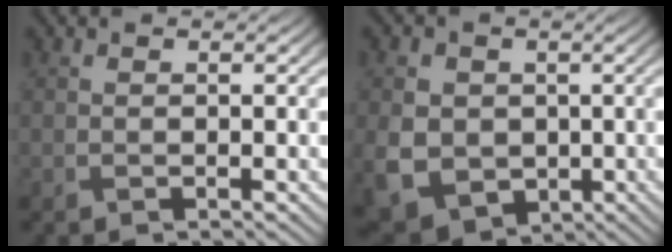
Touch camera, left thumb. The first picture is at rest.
{"total": 8.2, "force": [-0.7, 7.0, 4.2], "torque": [-0.125, -0.020, -0.015]}